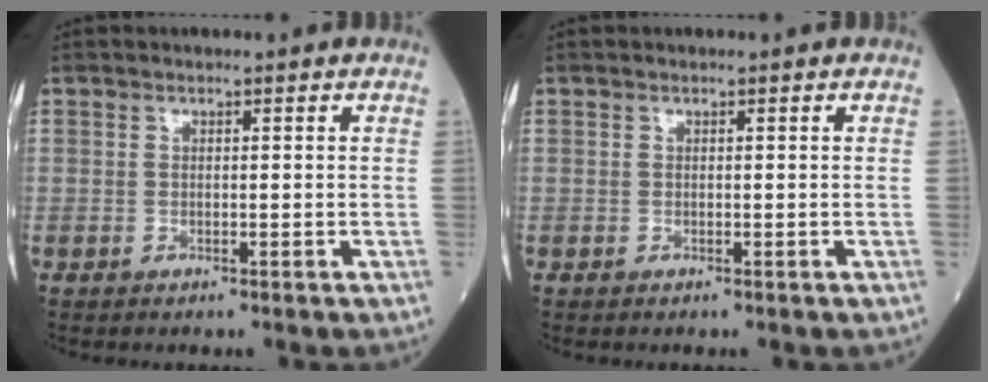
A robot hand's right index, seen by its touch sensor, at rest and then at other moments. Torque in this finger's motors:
{"motor_torque": [-0.09, 0.09, 0.00, 0.00]}